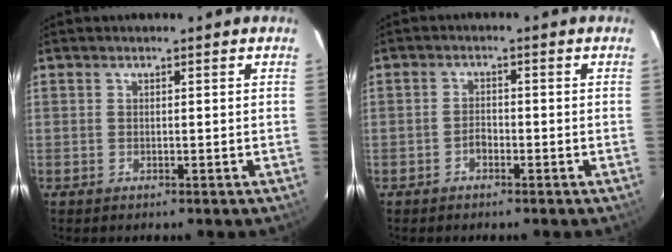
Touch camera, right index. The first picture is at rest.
{"total": 1.7, "force": [-1.2, 1.0, 0.7], "torque": [-0.014, 0.004, -0.021]}